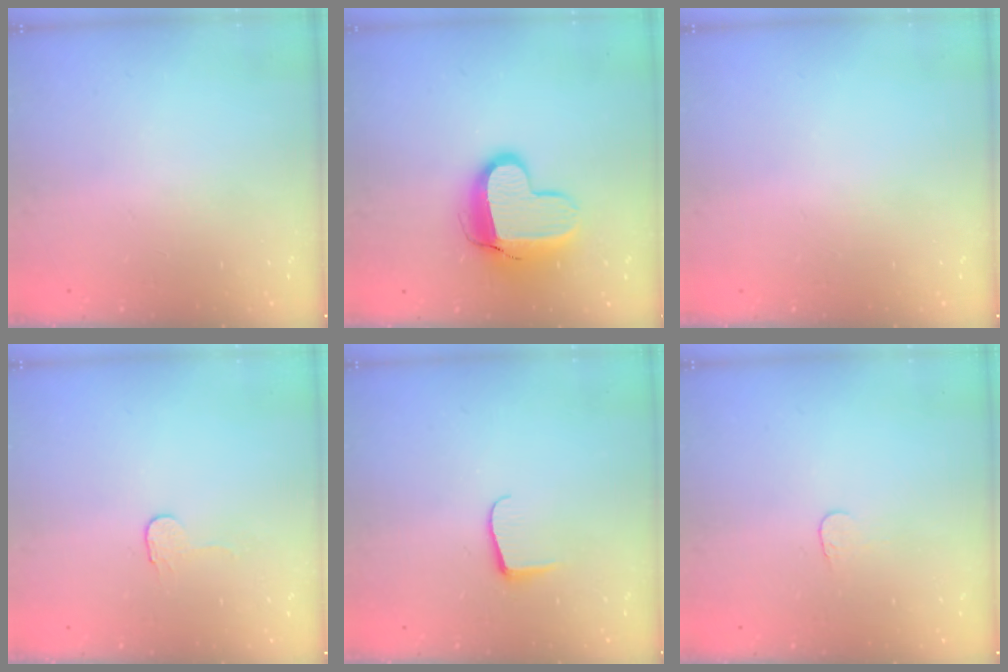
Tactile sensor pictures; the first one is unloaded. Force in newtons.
{"total": 13.3, "press": 13.3, "slide": 0.9}
{"total": 0.0}
{"total": 2.9, "press": 2.9, "slide": 0.3}
{"total": 6.0, "press": 5.9, "slide": 0.6}
{"total": 3.8, "press": 3.8, "slide": 0.3}